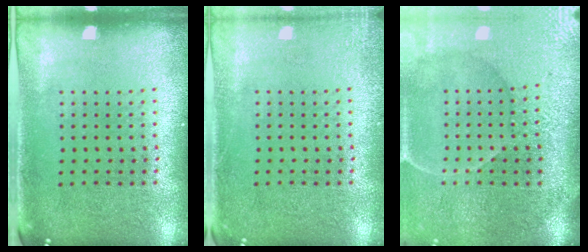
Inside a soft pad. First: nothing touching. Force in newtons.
{"total": 1.5, "press": 1.5, "slide": 0.3}
{"total": 4.3, "press": 3.8, "slide": 2.1}